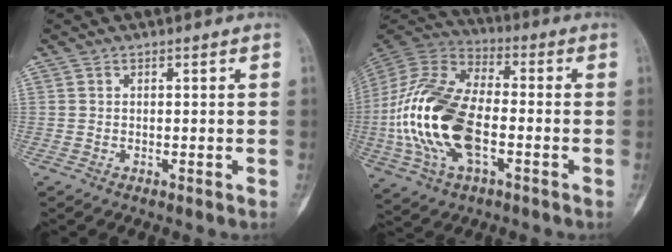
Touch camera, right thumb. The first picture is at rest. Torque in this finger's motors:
{"motor_torque": [2.43, 2.59, 1.54, -1.23, 0.87]}